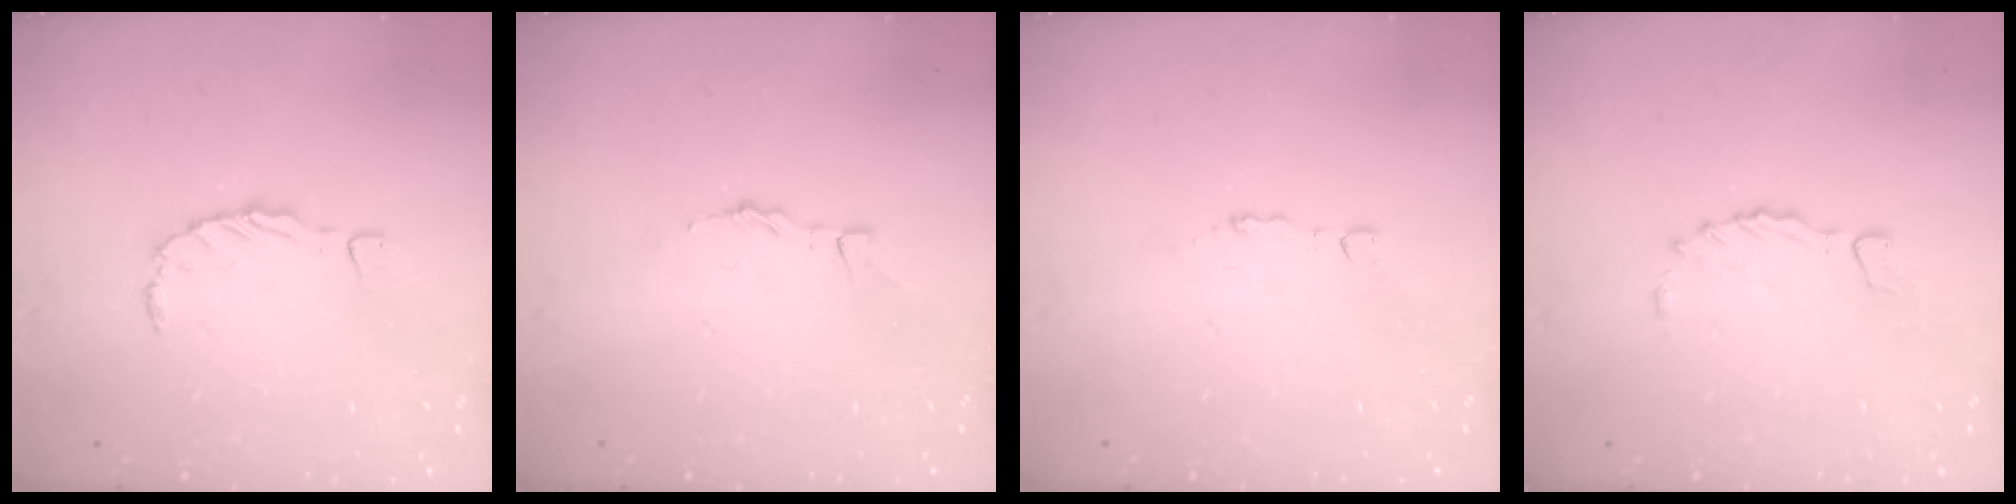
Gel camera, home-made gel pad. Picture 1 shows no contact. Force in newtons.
{"total": 1.6, "press": 1.6, "slide": 0.1}
{"total": 1.1, "press": 1.1, "slide": 0.1}
{"total": 1.8, "press": 1.7, "slide": 0.3}